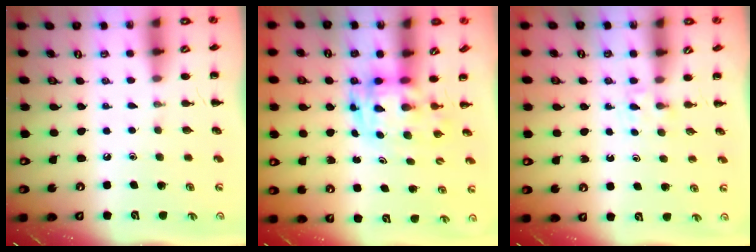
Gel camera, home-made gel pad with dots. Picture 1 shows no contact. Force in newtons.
{"total": 3.0, "press": 3.0, "slide": 0.6}
{"total": 2.2, "press": 2.0, "slide": 0.9}